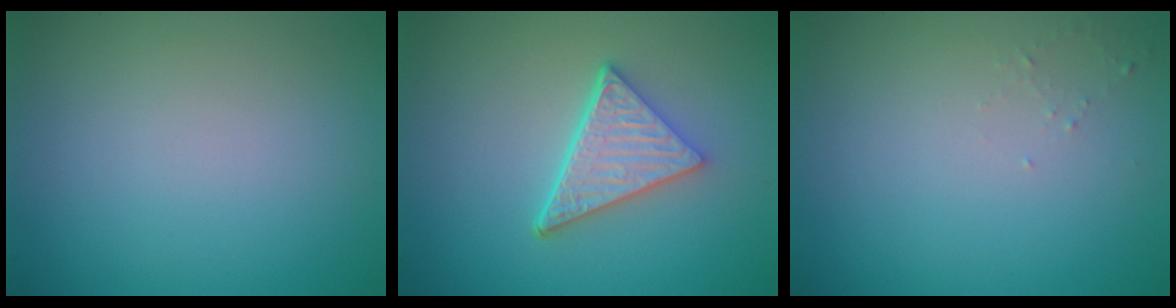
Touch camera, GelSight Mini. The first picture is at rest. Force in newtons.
{"total": 5.0, "press": 3.6, "slide": 3.5}
{"total": 0.7, "press": 0.6, "slide": 0.2}